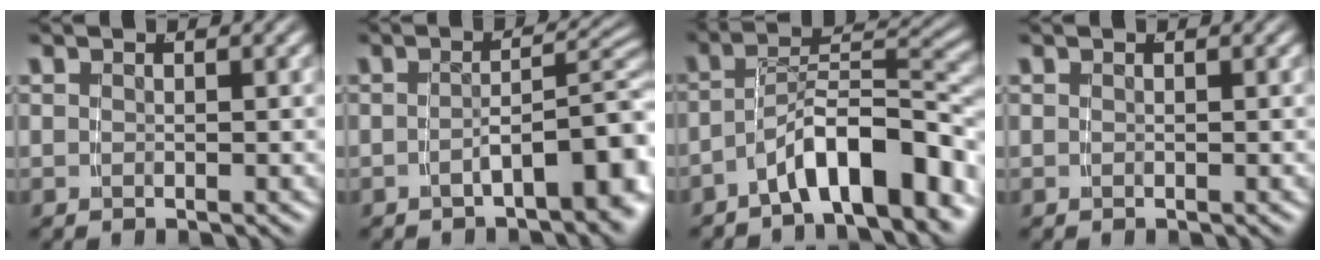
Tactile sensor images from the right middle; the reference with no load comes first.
{"total": 6.6, "force": [-3.8, 2.2, 5.0], "torque": [-0.053, -0.001, -0.057]}
{"total": 7.7, "force": [-4.5, 2.4, 5.7], "torque": [-0.073, 0.012, -0.072]}
{"total": 0.0}